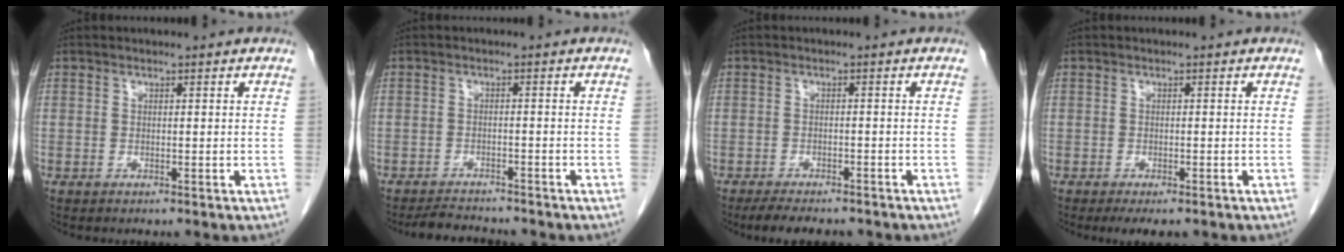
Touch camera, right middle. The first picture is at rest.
{"total": 4.2, "force": [-4.1, 0.5, 0.8], "torque": [-0.018, -0.015, -0.067]}
{"total": 7.1, "force": [-6.0, 2.0, 3.2], "torque": [-0.050, -0.009, -0.084]}
{"total": 3.8, "force": [-2.8, 1.3, 2.2], "torque": [-0.030, -0.008, -0.037]}